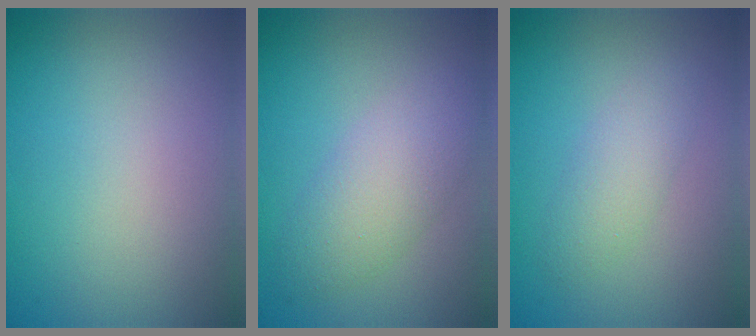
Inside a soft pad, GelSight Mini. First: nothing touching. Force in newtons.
{"total": 4.3, "press": 4.3, "slide": 0.2}
{"total": 2.4, "press": 2.4, "slide": 0.0}